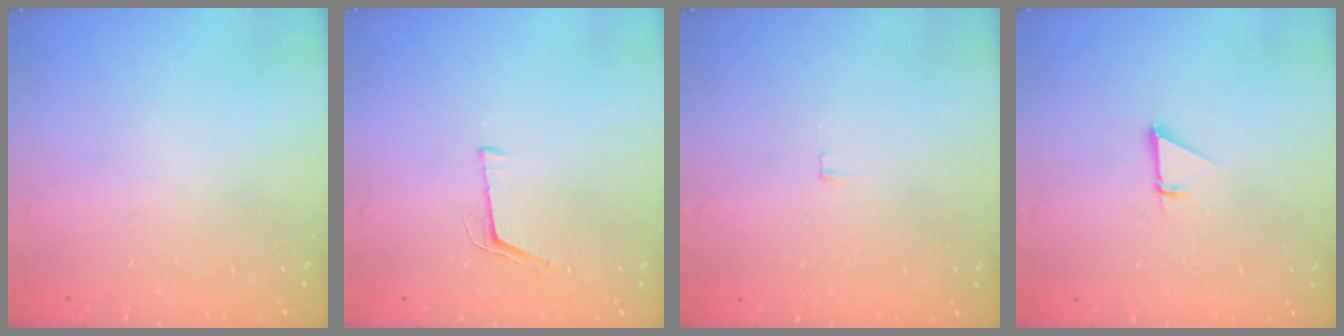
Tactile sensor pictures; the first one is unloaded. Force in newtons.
{"total": 4.2, "press": 3.5, "slide": 2.3}
{"total": 3.4, "press": 3.4, "slide": 0.3}
{"total": 0.9, "press": 0.9, "slide": 0.1}